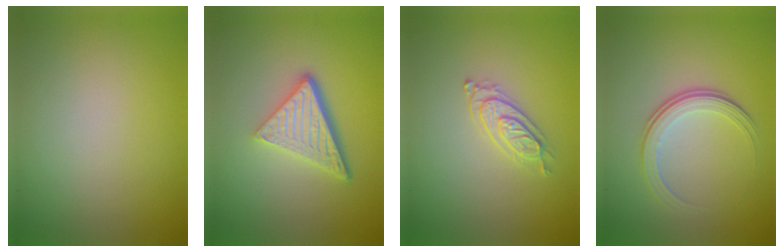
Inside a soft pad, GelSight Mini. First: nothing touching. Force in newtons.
{"total": 5.6, "press": 3.8, "slide": 4.2}
{"total": 2.2, "press": 2.0, "slide": 0.7}
{"total": 3.6, "press": 2.4, "slide": 2.7}